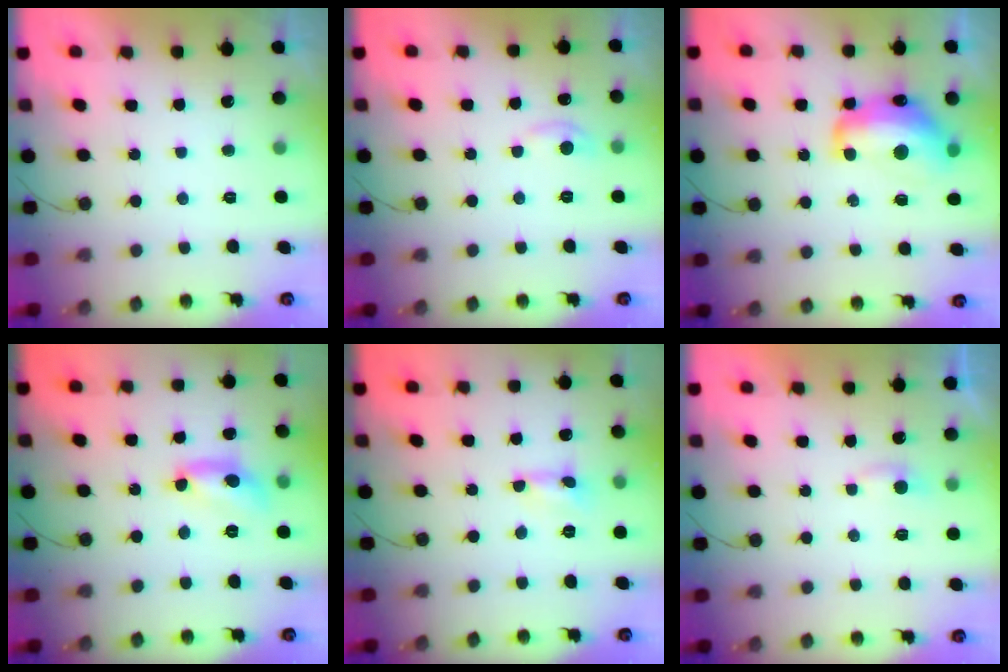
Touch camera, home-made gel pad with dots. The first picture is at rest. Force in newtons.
{"total": 6.1, "press": 6.1, "slide": 0.8}
{"total": 15.0, "press": 14.9, "slide": 1.2}
{"total": 10.7, "press": 10.6, "slide": 1.0}
{"total": 0.0}
{"total": 2.4, "press": 2.4, "slide": 0.3}